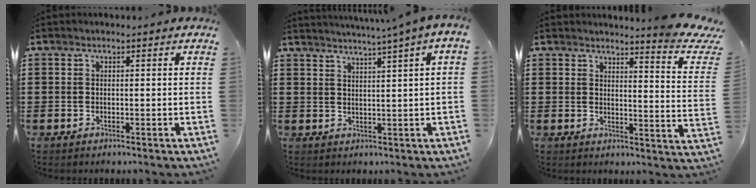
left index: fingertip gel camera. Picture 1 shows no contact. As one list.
[{"total": 2.2, "force": [1.6, -1.0, 1.2], "torque": [-0.024, -0.013, 0.025]}, {"total": 4.3, "force": [3.7, -0.3, 2.2], "torque": [-0.039, -0.032, 0.054]}]